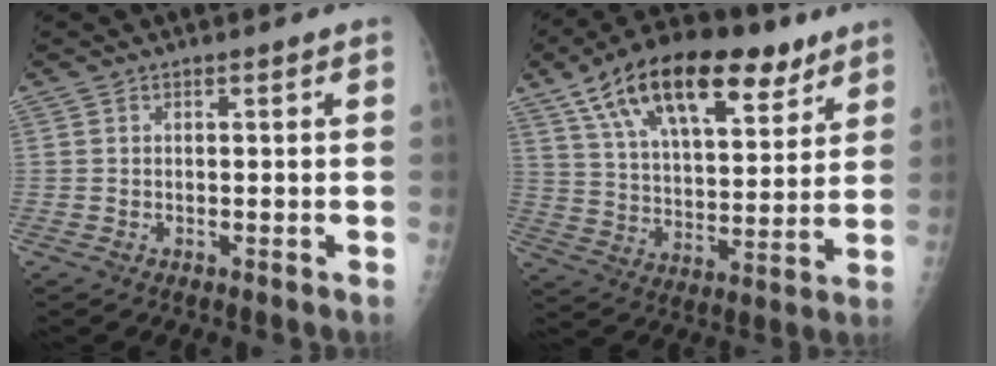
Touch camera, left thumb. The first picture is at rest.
{"total": 23.0, "force": [13.2, 10.5, 15.7], "torque": [-0.232, -0.021, 0.224]}